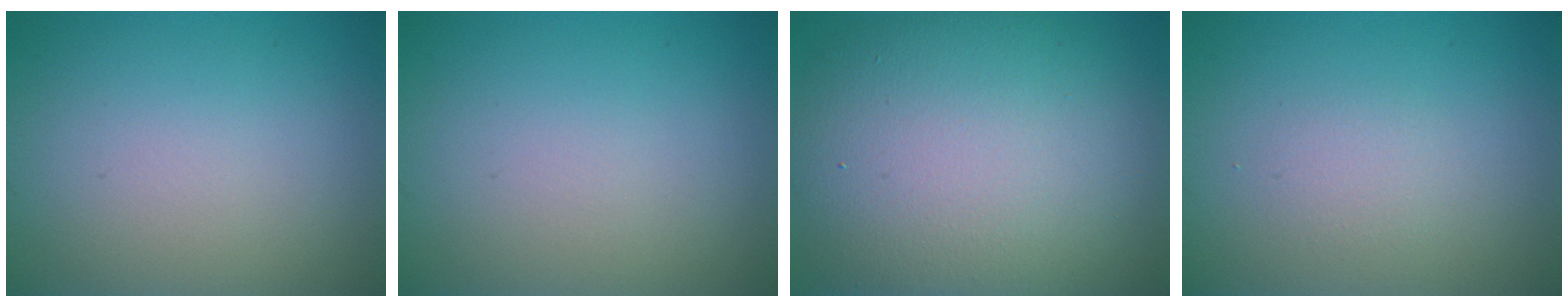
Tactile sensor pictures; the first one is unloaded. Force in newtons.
{"total": 0.0}
{"total": 13.5, "press": 13.5, "slide": 0.6}
{"total": 1.2, "press": 1.2, "slide": 0.1}